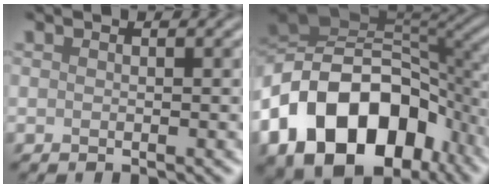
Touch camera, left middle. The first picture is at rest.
{"total": 16.6, "force": [-6.4, 11.1, 10.5], "torque": [-0.199, -0.002, -0.117]}